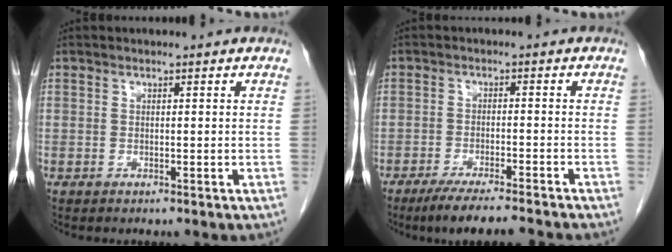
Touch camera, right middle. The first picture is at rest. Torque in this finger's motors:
{"motor_torque": [0.76, -0.57, 0.10, 0.07]}